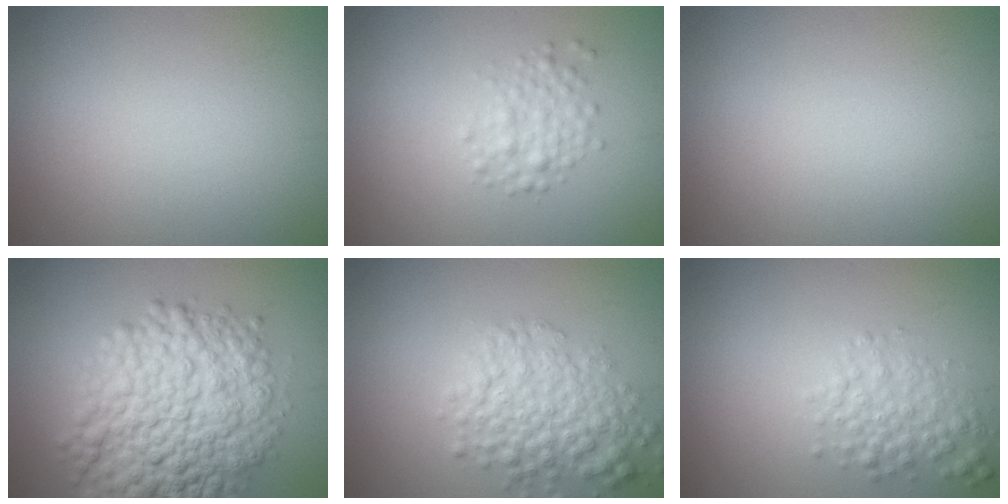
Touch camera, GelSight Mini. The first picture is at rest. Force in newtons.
{"total": 2.0, "press": 2.0, "slide": 0.1}
{"total": 0.0}
{"total": 10.8, "press": 10.8, "slide": 0.3}
{"total": 4.9, "press": 4.9, "slide": 0.2}
{"total": 2.8, "press": 2.8, "slide": 0.1}